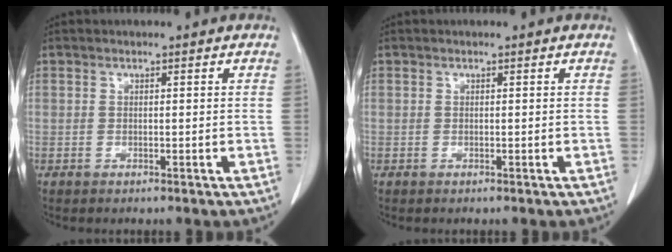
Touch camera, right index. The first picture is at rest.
{"total": 0.0}